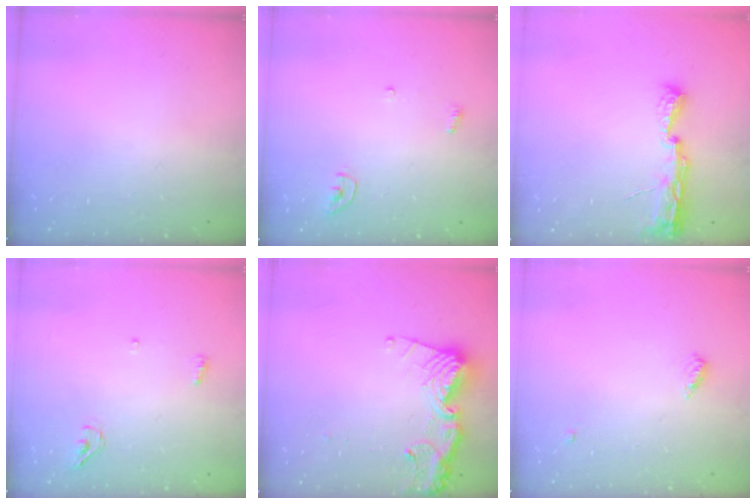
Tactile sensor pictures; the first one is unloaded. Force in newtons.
{"total": 3.4, "press": 3.4, "slide": 0.3}
{"total": 8.5, "press": 8.5, "slide": 1.2}
{"total": 3.8, "press": 3.5, "slide": 1.4}
{"total": 14.4, "press": 14.3, "slide": 1.9}
{"total": 4.5, "press": 4.5, "slide": 0.4}